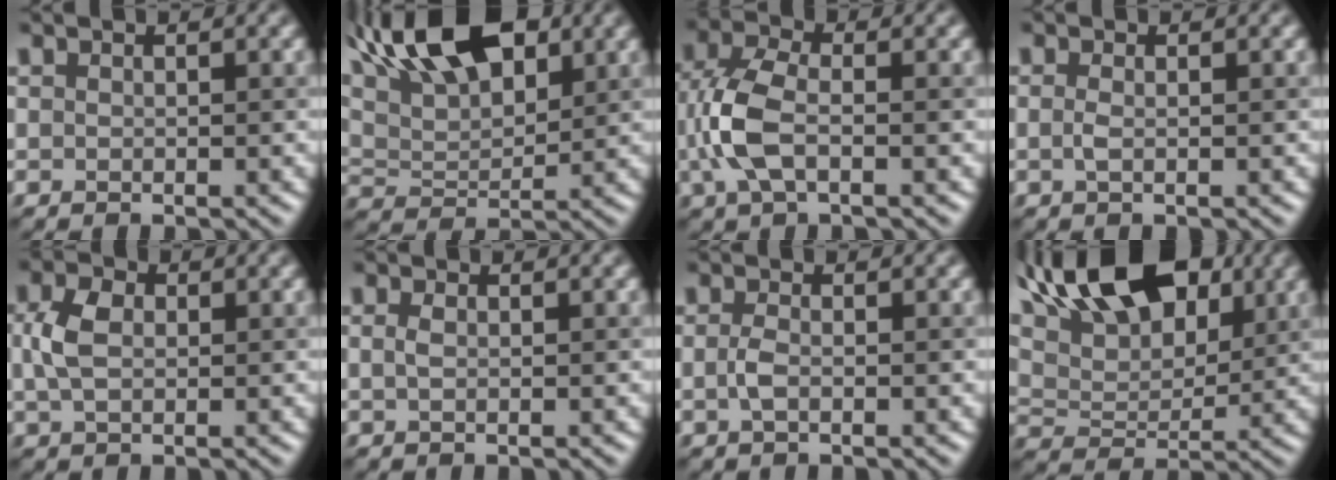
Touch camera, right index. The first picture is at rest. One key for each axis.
{"total": 10.8, "fx": 6.5, "fy": 4.8, "fz": 7.2, "tx": -0.128, "ty": 0.027, "tz": 0.099}
{"total": 5.2, "fx": -0.8, "fy": 2.7, "fz": 4.4, "tx": -0.112, "ty": 0.005, "tz": -0.022}
{"total": 0.9, "fx": -0.1, "fy": 0.3, "fz": 0.9, "tx": -0.021, "ty": -0.002, "tz": -0.003}
{"total": 3.5, "fx": 0.5, "fy": 2.4, "fz": 2.5, "tx": -0.057, "ty": 0.005, "tz": 0.006}
{"total": 0.8, "fx": 0.1, "fy": 0.4, "fz": 0.7, "tx": -0.018, "ty": 0.001, "tz": 0.001}
{"total": 1.4, "fx": -0.3, "fy": 0.6, "fz": 1.2, "tx": -0.030, "ty": -0.001, "tz": -0.010}
{"total": 13.9, "fx": 8.2, "fy": 6.9, "fz": 8.8, "tx": -0.157, "ty": 0.036, "tz": 0.105}